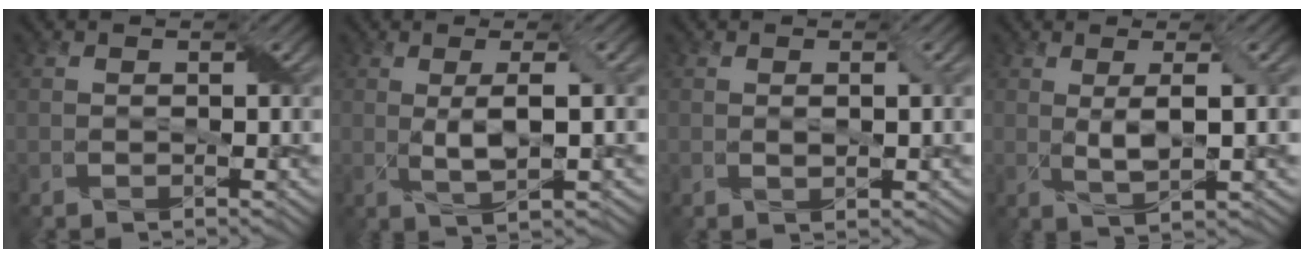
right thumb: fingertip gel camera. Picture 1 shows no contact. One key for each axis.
{"total": 4.6, "fx": 0.4, "fy": 0.9, "fz": 4.5, "tx": -0.092, "ty": 0.002, "tz": 0.011}
{"total": 1.4, "fx": 0.2, "fy": 0.5, "fz": 1.3, "tx": -0.027, "ty": -0.001, "tz": 0.008}
{"total": 4.1, "fx": 0.5, "fy": 0.9, "fz": 3.9, "tx": -0.084, "ty": 0.001, "tz": 0.014}